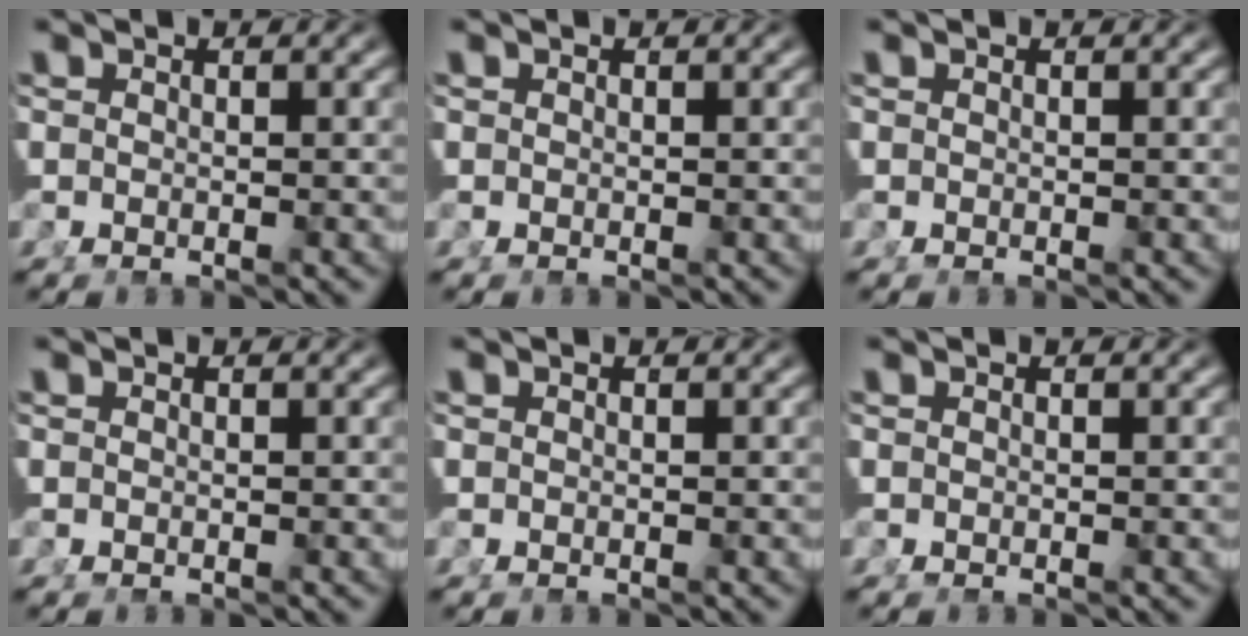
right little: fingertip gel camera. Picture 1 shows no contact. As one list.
[{"total": 0.0}, {"total": 0.0}, {"total": 0.0}, {"total": 0.0}, {"total": 0.0}]